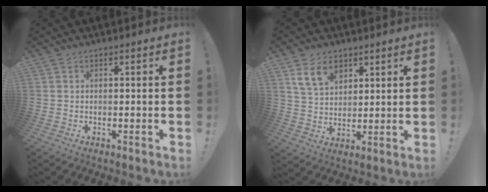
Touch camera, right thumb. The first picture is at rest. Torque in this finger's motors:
{"motor_torque": [1.08, 1.50, 0.12, -0.13, 0.00]}